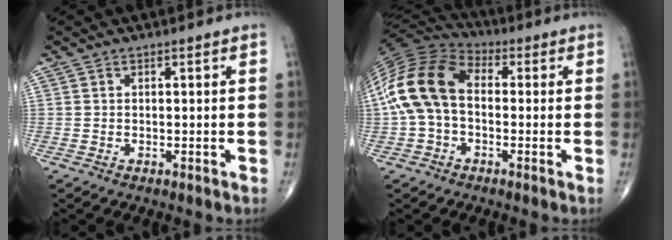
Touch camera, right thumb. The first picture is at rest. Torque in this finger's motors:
{"motor_torque": [-0.45, 1.26, 0.57, -0.48, 0.28]}